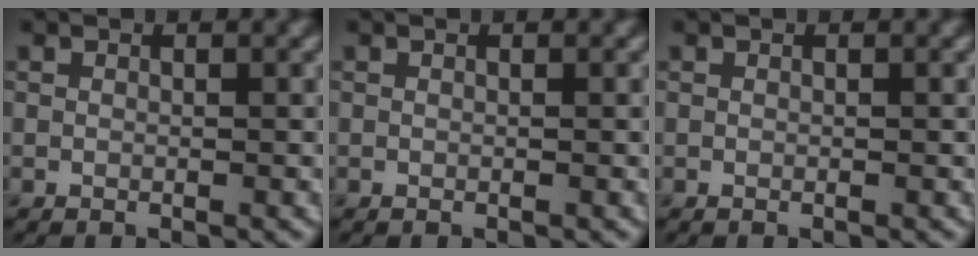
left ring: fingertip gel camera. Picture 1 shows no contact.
{"total": 0.0}
{"total": 0.0}